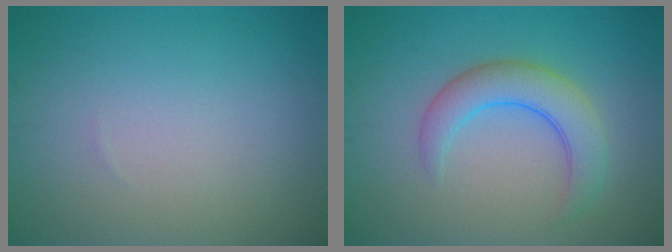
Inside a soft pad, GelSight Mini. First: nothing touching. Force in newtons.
{"total": 4.3, "press": 4.3, "slide": 0.3}